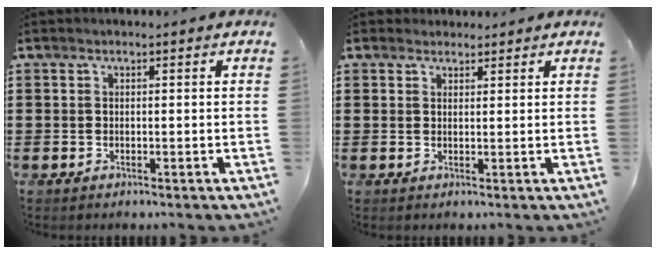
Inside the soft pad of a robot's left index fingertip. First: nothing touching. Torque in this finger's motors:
{"motor_torque": [0.57, 0.54, 0.14, 0.01]}